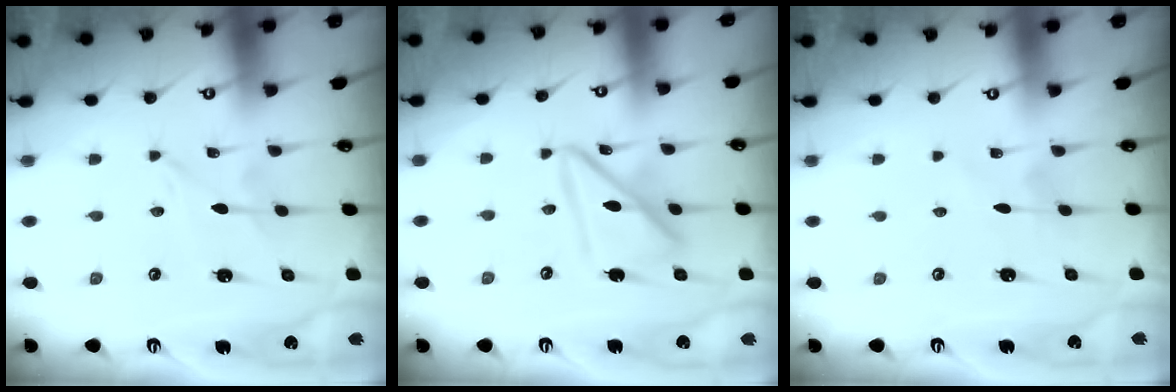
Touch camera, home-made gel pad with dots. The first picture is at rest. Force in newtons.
{"total": 14.2, "press": 14.1, "slide": 1.4}
{"total": 2.4, "press": 2.4, "slide": 0.2}